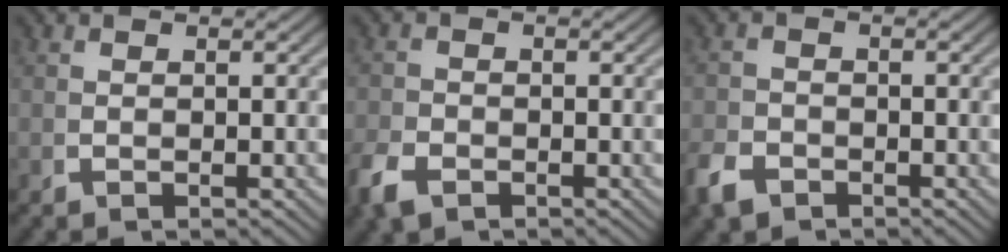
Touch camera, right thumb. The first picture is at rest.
{"total": 2.1, "force": [-1.7, 1.0, 0.6], "torque": [-0.011, -0.008, -0.028]}
{"total": 2.4, "force": [-2.0, 1.1, 0.5], "torque": [-0.006, -0.009, -0.033]}